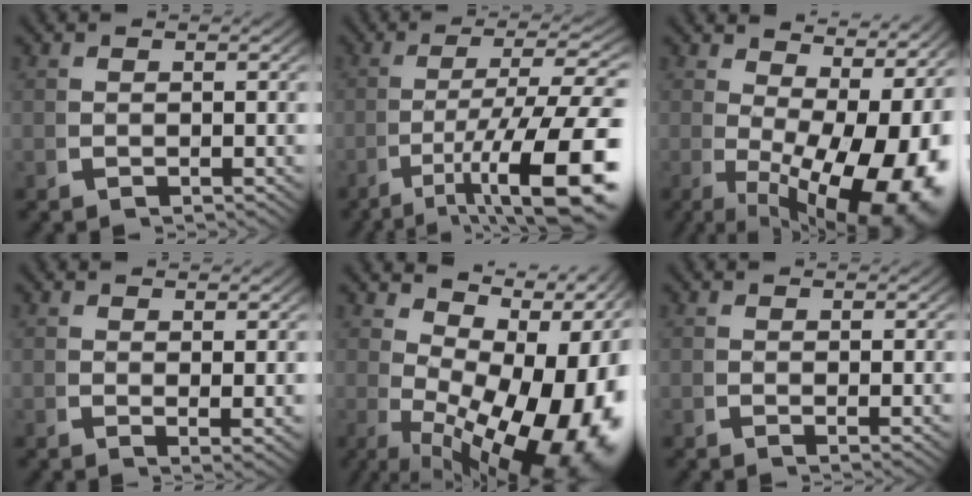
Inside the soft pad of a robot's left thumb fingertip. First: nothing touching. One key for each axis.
{"total": 11.9, "fx": -3.5, "fy": 5.5, "fz": 10.0, "tx": -0.167, "ty": -0.041, "tz": -0.033}
{"total": 15.7, "fx": -2.5, "fy": 9.3, "fz": 12.4, "tx": -0.177, "ty": -0.063, "tz": -0.006}
{"total": 1.6, "fx": 0.9, "fy": 0.2, "fz": 1.2, "tx": -0.015, "ty": -0.007, "tz": 0.018}
{"total": 19.3, "fx": -1.2, "fy": 12.0, "fz": 15.1, "tx": -0.217, "ty": -0.050, "tz": 0.009}
{"total": 0.9, "fx": 0.6, "fy": 0.0, "fz": 0.7, "tx": -0.011, "ty": -0.006, "tz": 0.011}